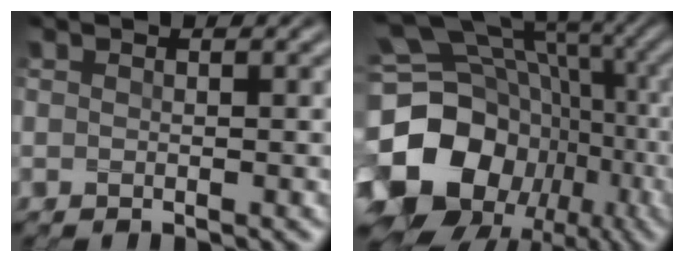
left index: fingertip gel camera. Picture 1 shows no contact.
{"total": 19.0, "force": [-3.0, 14.9, 11.4], "torque": [-0.240, 0.002, -0.041]}